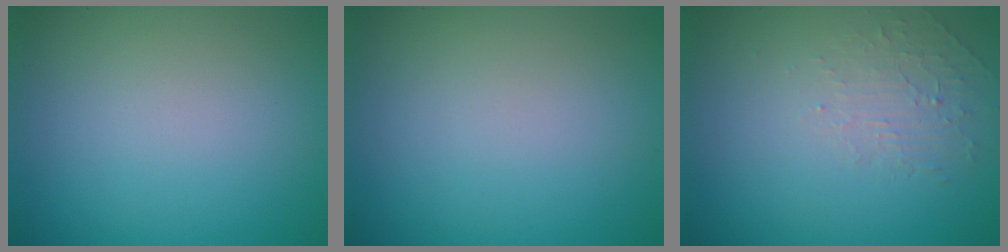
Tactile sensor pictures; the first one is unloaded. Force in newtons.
{"total": 0.0}
{"total": 1.8, "press": 0.5, "slide": 1.7}